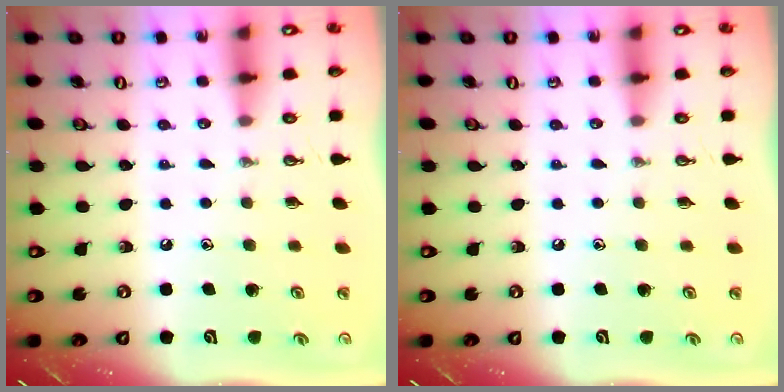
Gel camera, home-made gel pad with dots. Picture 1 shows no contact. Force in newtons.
{"total": 0.0}